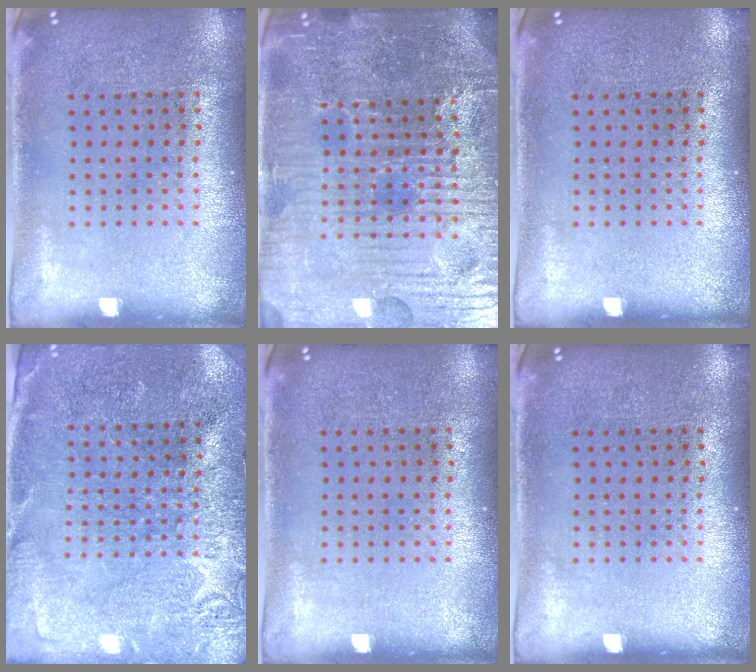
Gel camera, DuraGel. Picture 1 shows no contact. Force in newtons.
{"total": 6.0, "press": 5.6, "slide": 2.2}
{"total": 0.0}
{"total": 2.7, "press": 2.7, "slide": 0.2}
{"total": 0.0}
{"total": 0.0}